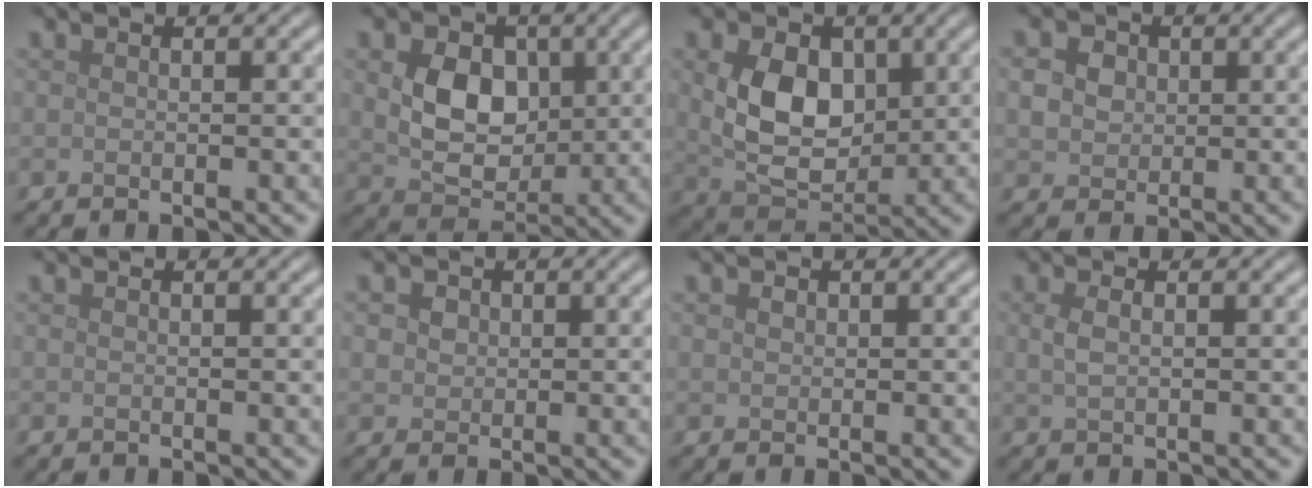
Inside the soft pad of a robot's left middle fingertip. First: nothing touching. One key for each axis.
{"total": 5.7, "fx": 1.0, "fy": 4.3, "fz": 3.7, "tx": -0.071, "ty": -0.007, "tz": 0.017}
{"total": 6.7, "fx": 1.0, "fy": 4.6, "fz": 4.7, "tx": -0.093, "ty": -0.007, "tz": 0.024}
{"total": 4.6, "fx": 1.4, "fy": 3.7, "fz": 2.3, "tx": -0.049, "ty": 0.017, "tz": 0.015}
{"total": 0.0}
{"total": 2.4, "fx": 1.0, "fy": 1.9, "fz": 1.1, "tx": -0.024, "ty": 0.006, "tz": 0.016}
{"total": 0.6, "fx": 0.3, "fy": 0.5, "fz": 0.2, "tx": -0.004, "ty": -0.001, "tz": 0.006}
{"total": 1.4, "fx": 0.3, "fy": 0.7, "fz": 1.1, "tx": -0.031, "ty": -0.001, "tz": 0.009}